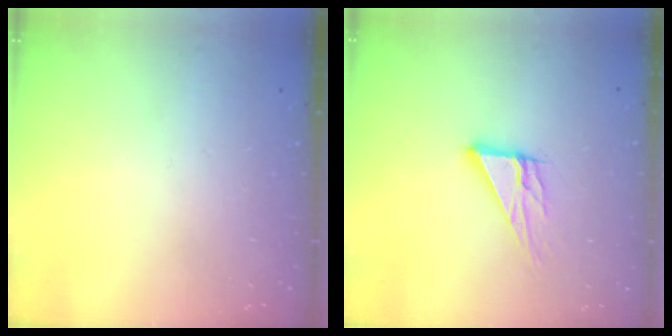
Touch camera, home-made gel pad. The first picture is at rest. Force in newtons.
{"total": 10.3, "press": 10.2, "slide": 1.0}